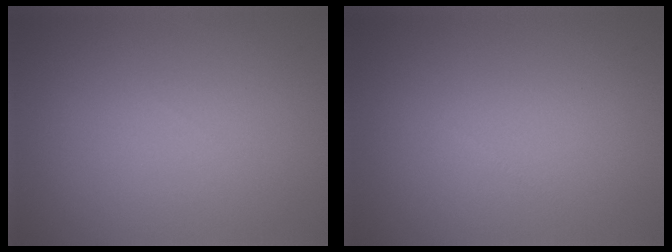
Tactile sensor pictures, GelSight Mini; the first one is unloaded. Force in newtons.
{"total": 0.0}